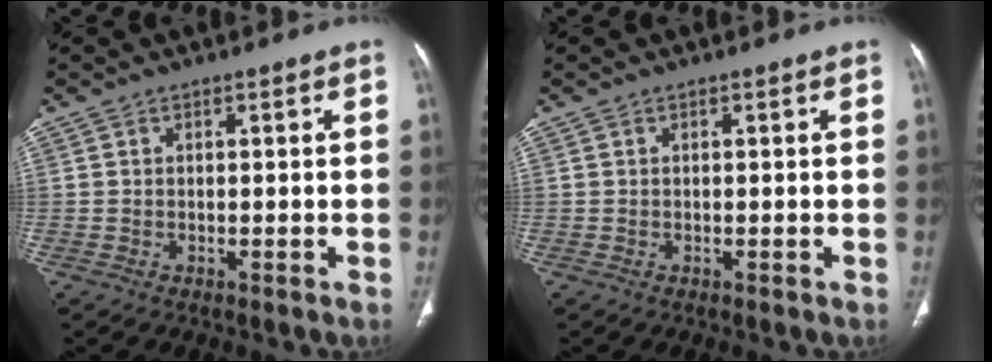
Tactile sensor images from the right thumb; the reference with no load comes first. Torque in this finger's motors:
{"motor_torque": [-0.01, 0.01, 0.00, 0.00, 0.00]}